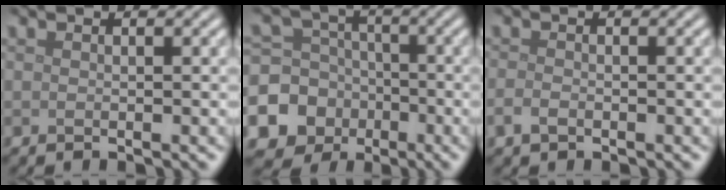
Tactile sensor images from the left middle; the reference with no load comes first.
{"total": 11.3, "force": [-4.3, 10.2, 2.3], "torque": [-0.069, -0.031, -0.099]}
{"total": 1.3, "force": [-0.7, 0.8, 0.8], "torque": [-0.018, 0.000, -0.016]}